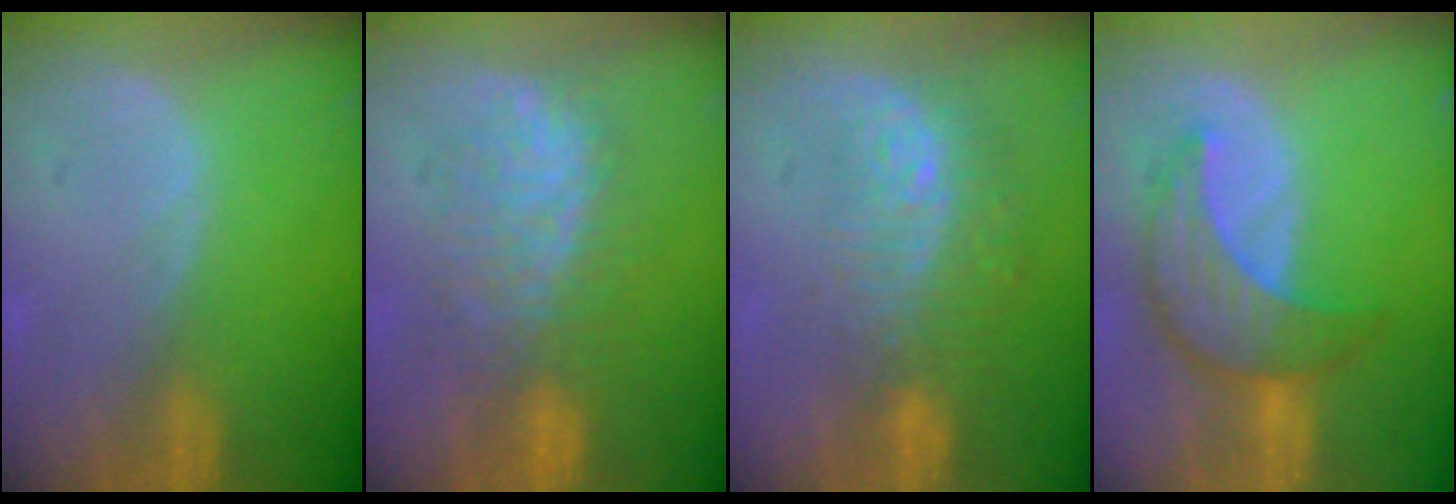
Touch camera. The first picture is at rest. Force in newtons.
{"total": 7.7, "press": 7.7, "slide": 0.3}
{"total": 9.9, "press": 8.2, "slide": 5.5}
{"total": 8.0, "press": 7.6, "slide": 2.4}